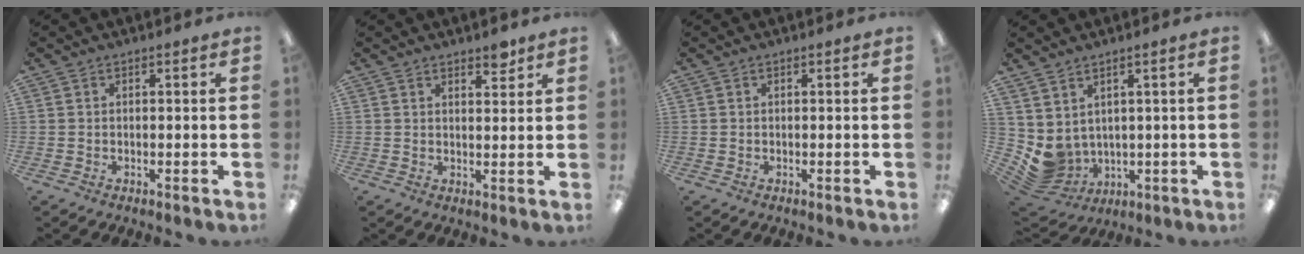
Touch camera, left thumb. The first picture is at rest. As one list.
[{"total": 3.4, "force": [2.9, 1.0, 1.4], "torque": [-0.006, -0.018, 0.047]}, {"total": 0.0}, {"total": 5.3, "force": [2.0, 4.6, 1.8], "torque": [-0.069, -0.030, 0.043]}]